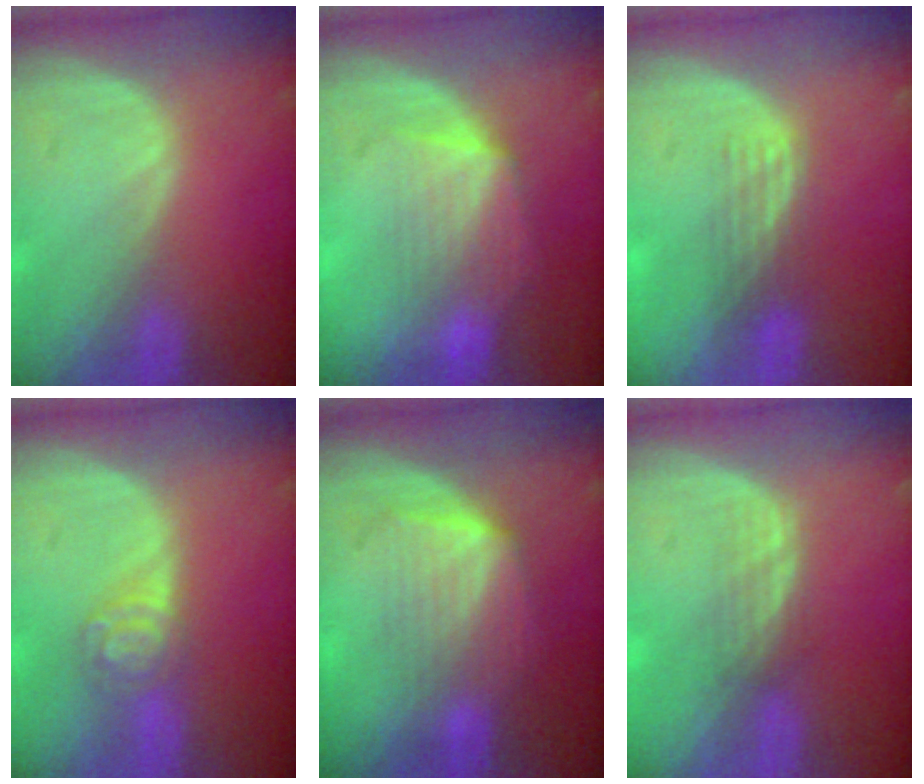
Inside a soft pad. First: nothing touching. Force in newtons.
{"total": 7.0, "press": 6.5, "slide": 2.6}
{"total": 3.0, "press": 2.7, "slide": 1.3}
{"total": 4.1, "press": 3.9, "slide": 1.2}
{"total": 7.1, "press": 6.5, "slide": 2.9}
{"total": 2.4, "press": 2.3, "slide": 0.5}